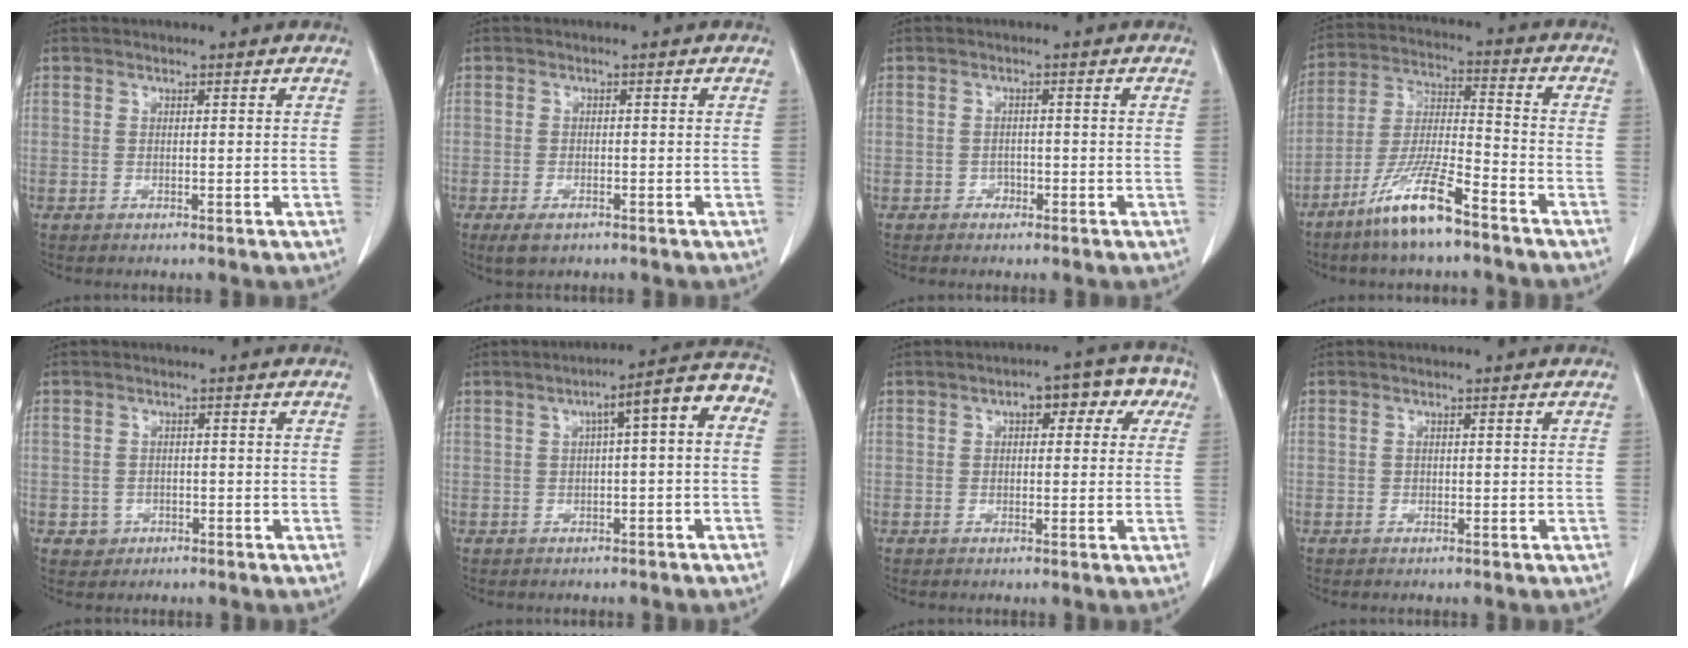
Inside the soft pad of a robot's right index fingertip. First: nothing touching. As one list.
[{"total": 2.8, "force": [-1.8, 1.2, 1.8], "torque": [-0.040, -0.006, -0.023]}, {"total": 1.2, "force": [-0.8, 0.9, 0.3], "torque": [-0.003, 0.005, -0.013]}, {"total": 11.8, "force": [-8.1, 1.1, 8.6], "torque": [-0.177, -0.021, -0.157]}, {"total": 2.2, "force": [-0.8, 2.0, 0.2], "torque": [0.003, 0.010, -0.009]}, {"total": 8.2, "force": [1.0, 1.3, 8.1], "torque": [-0.108, 0.037, 0.006]}, {"total": 7.5, "force": [2.7, 3.6, 6.0], "torque": [-0.062, 0.038, 0.026]}, {"total": 0.0}]